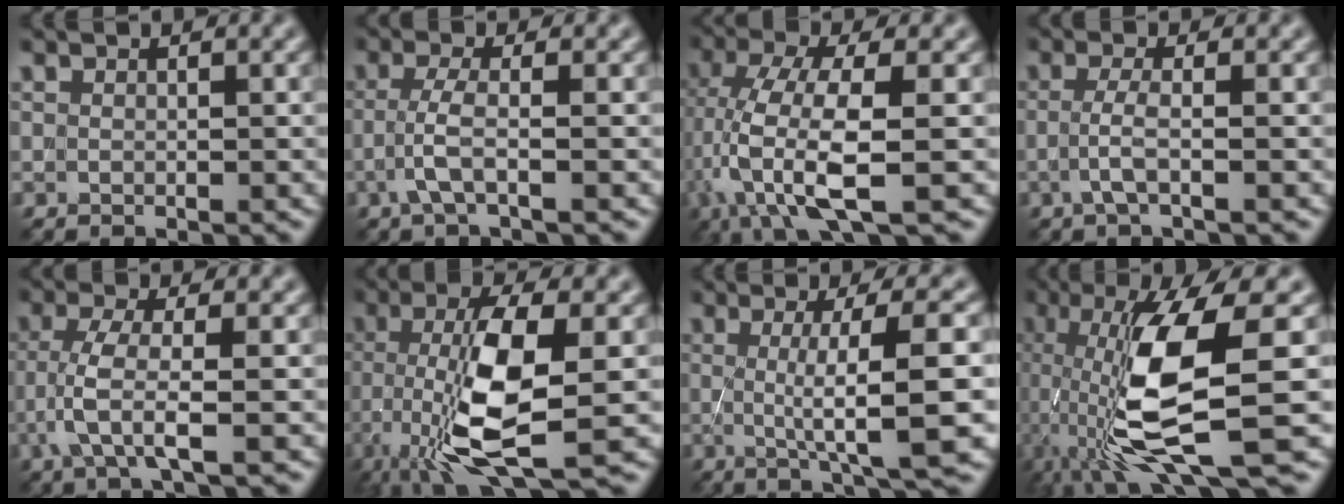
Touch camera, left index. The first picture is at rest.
{"total": 2.2, "force": [-0.9, 0.2, 2.0], "torque": [-0.048, 0.008, -0.024]}
{"total": 8.4, "force": [-1.8, 2.5, 7.8], "torque": [-0.168, 0.000, -0.037]}
{"total": 2.0, "force": [-0.5, 0.4, 1.9], "torque": [-0.041, 0.002, -0.015]}
{"total": 3.6, "force": [-1.2, 0.6, 3.4], "torque": [-0.074, 0.006, -0.025]}
{"total": 9.6, "force": [-2.3, 2.7, 8.9], "torque": [-0.177, -0.005, -0.044]}
{"total": 8.5, "force": [0.0, 1.8, 8.3], "torque": [-0.110, 0.004, 0.001]}
{"total": 12.0, "force": [-1.4, 3.3, 11.5], "torque": [-0.213, -0.019, -0.021]}